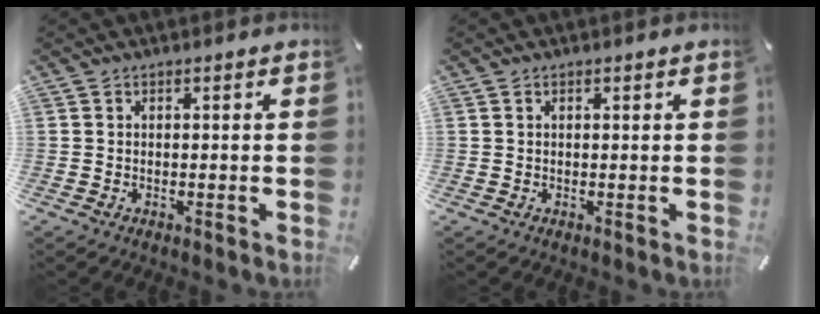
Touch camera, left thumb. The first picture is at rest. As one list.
[{"total": 0.6, "force": [0.3, 0.3, 0.4], "torque": [-0.008, 0.002, 0.005]}]